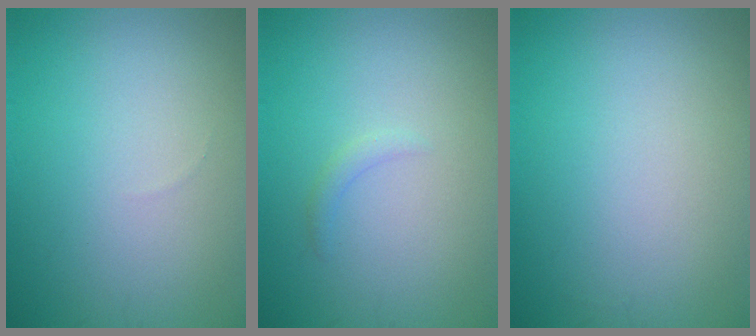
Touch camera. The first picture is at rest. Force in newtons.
{"total": 0.8, "press": 0.8, "slide": 0.1}
{"total": 0.0}